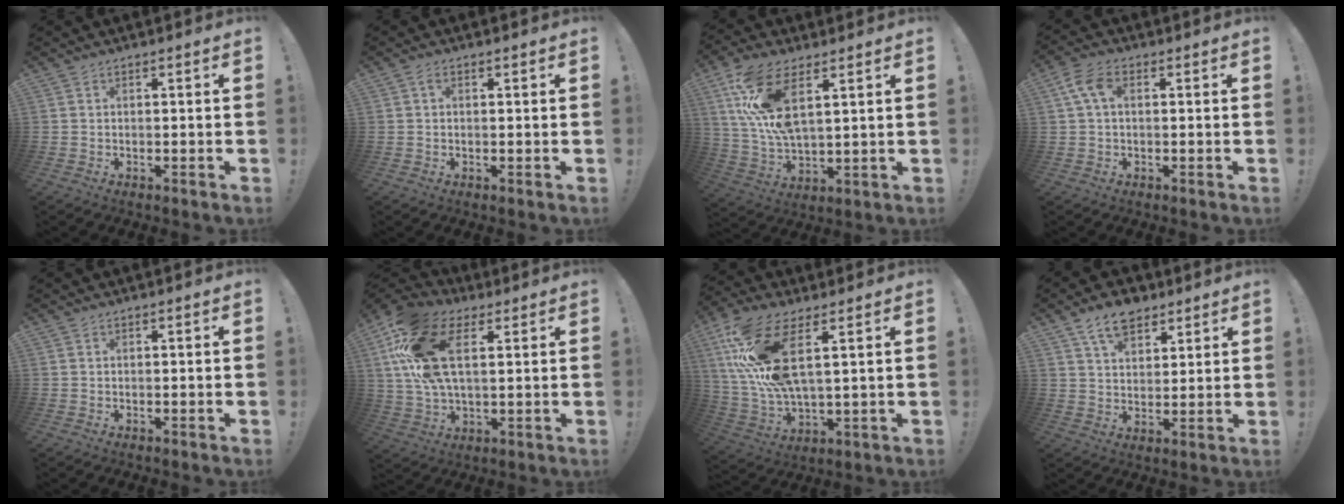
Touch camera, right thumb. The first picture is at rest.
{"total": 1.2, "force": [0.4, 0.5, 1.0], "torque": [-0.022, 0.001, 0.006]}
{"total": 16.1, "force": [7.5, 6.9, 12.5], "torque": [-0.257, -0.028, 0.133]}
{"total": 6.3, "force": [1.4, 3.7, 5.0], "torque": [-0.104, 0.013, 0.030]}
{"total": 0.0}
{"total": 19.4, "force": [6.7, 10.7, 14.8], "torque": [-0.293, -0.011, 0.120]}
{"total": 18.1, "force": [7.5, 6.8, 14.9], "torque": [-0.287, -0.032, 0.130]}
{"total": 9.3, "force": [6.2, 5.4, 4.3], "torque": [-0.073, -0.025, 0.118]}